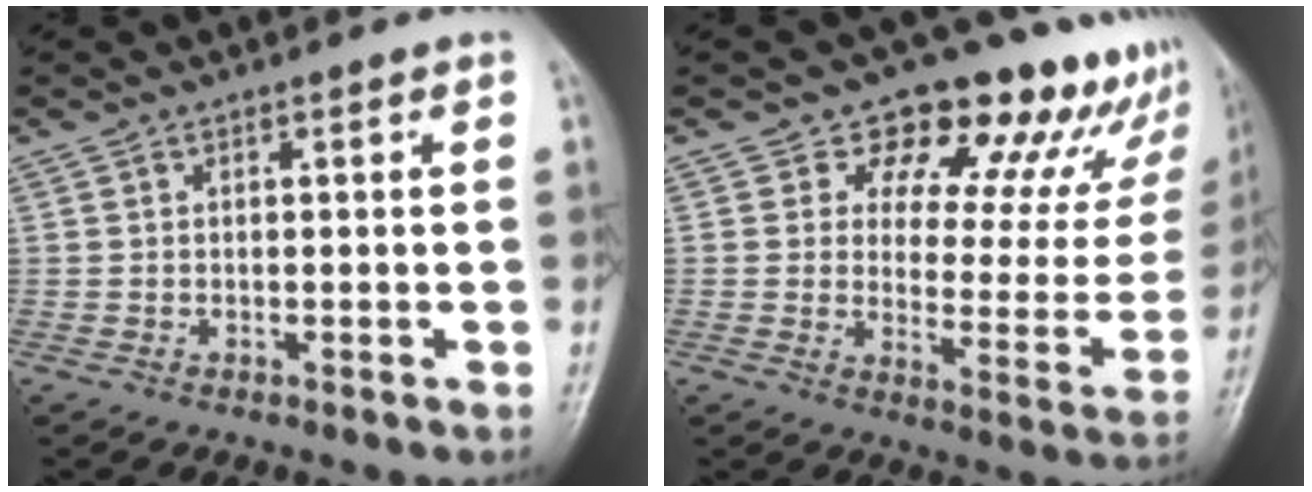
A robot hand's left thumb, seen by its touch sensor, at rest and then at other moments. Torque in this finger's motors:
{"motor_torque": [0.32, 0.14, 0.06, -0.02, 0.07]}